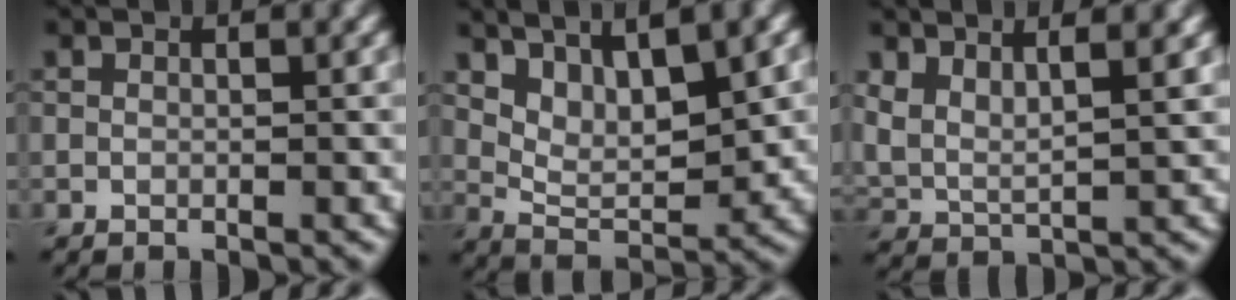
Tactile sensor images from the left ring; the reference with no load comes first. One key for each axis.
{"total": 6.1, "fx": 3.3, "fy": 2.2, "fz": 4.7, "tx": -0.082, "ty": -0.007, "tz": 0.065}
{"total": 3.9, "fx": 2.7, "fy": 1.4, "fz": 2.5, "tx": -0.046, "ty": 0.001, "tz": 0.053}